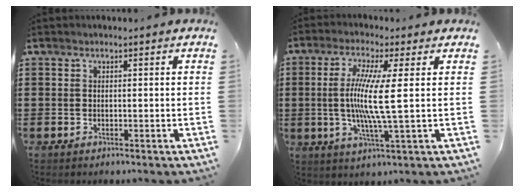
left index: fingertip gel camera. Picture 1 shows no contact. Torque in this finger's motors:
{"motor_torque": [2.08, -0.06, 0.45, 0.21]}